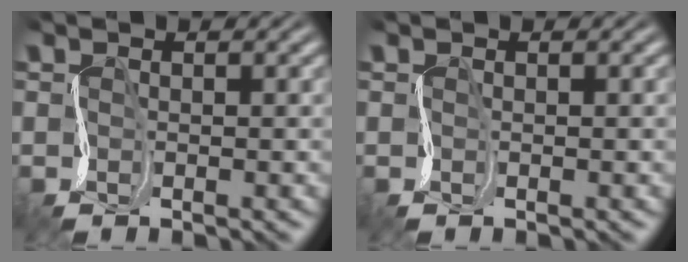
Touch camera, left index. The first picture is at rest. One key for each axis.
{"total": 0.7, "fx": 0.1, "fy": 0.3, "fz": 0.6, "tx": -0.008, "ty": 0.000, "tz": 0.001}